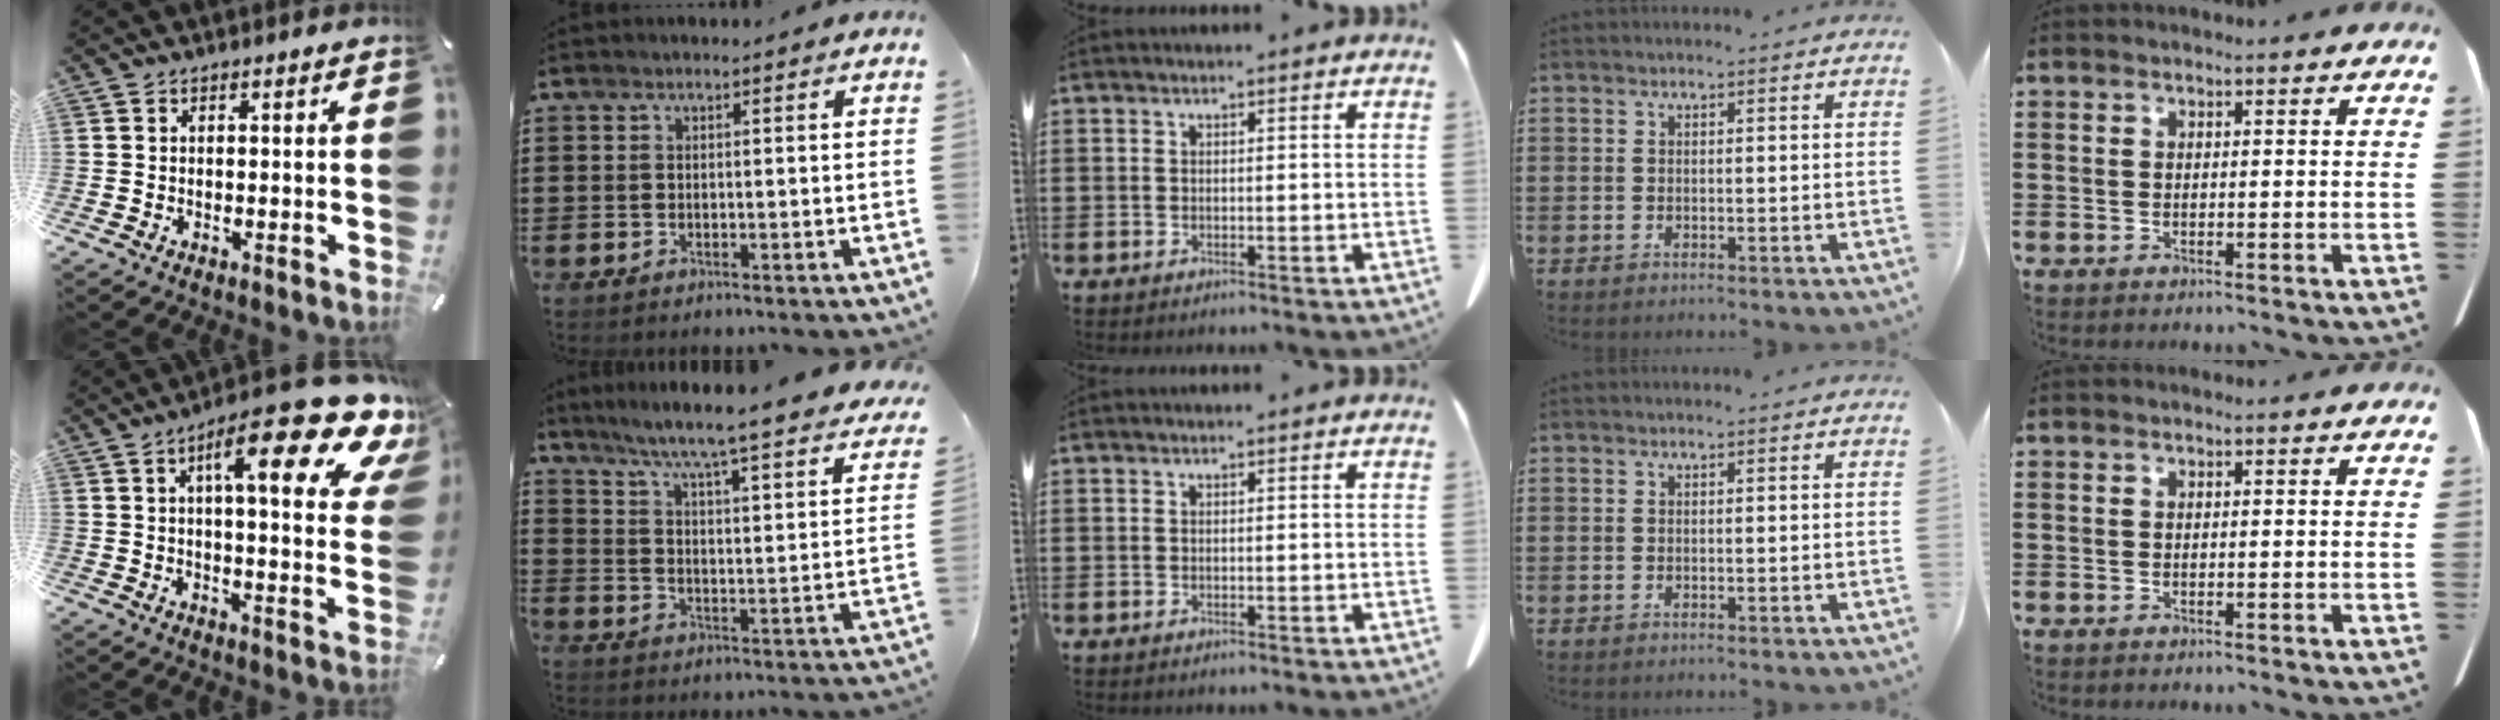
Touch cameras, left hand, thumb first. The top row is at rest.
{"thumb": {"total": 21.1, "force": [11.4, 5.5, 16.9], "torque": [-0.252, -0.068, 0.170]}, "index": {"total": 5.4, "force": [4.4, -1.1, 2.9], "torque": [-0.076, -0.050, 0.062]}}